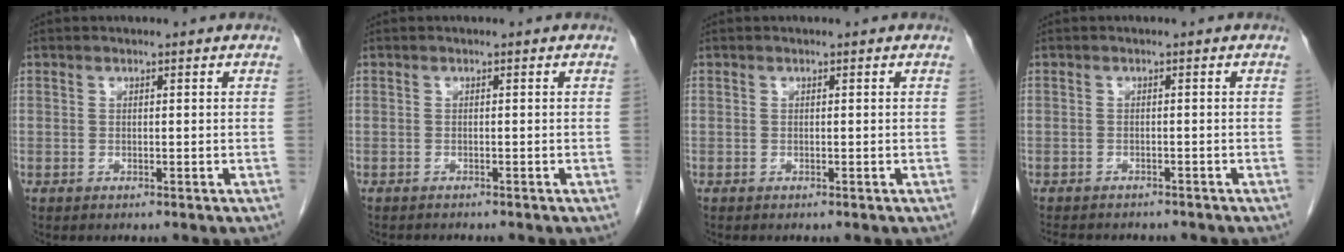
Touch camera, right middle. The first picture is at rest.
{"total": 1.5, "force": [-1.5, 0.1, 0.4], "torque": [-0.010, -0.005, -0.018]}
{"total": 0.0}
{"total": 8.1, "force": [-7.0, 2.8, 2.9], "torque": [-0.051, 0.001, -0.089]}